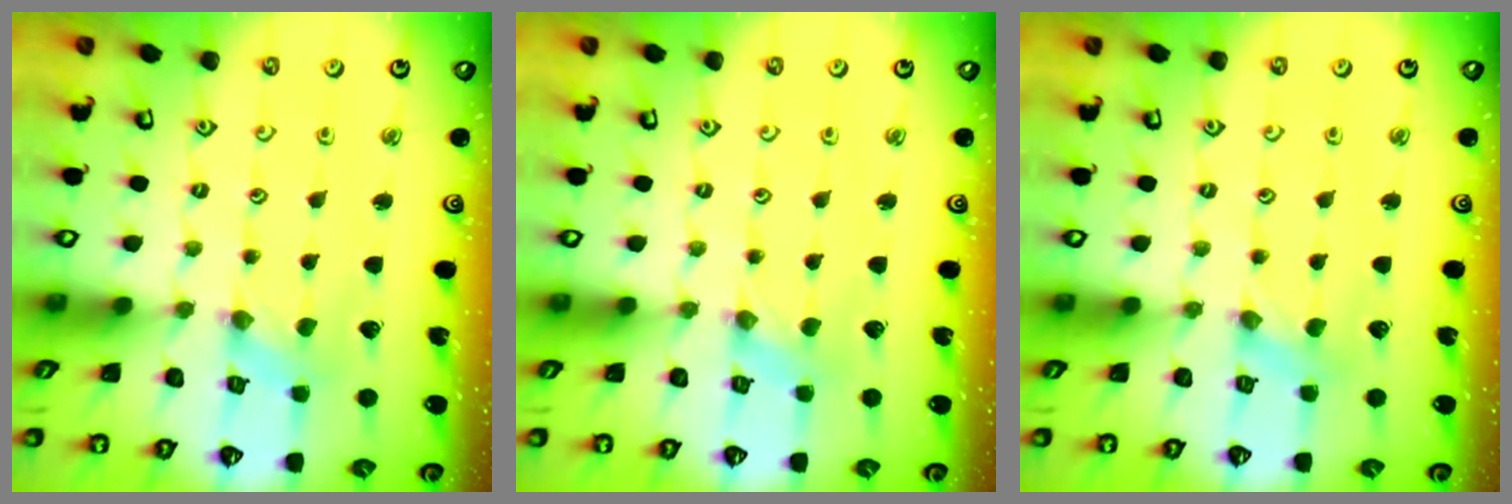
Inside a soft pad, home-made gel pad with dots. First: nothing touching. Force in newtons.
{"total": 0.0}
{"total": 1.6, "press": 1.5, "slide": 0.3}